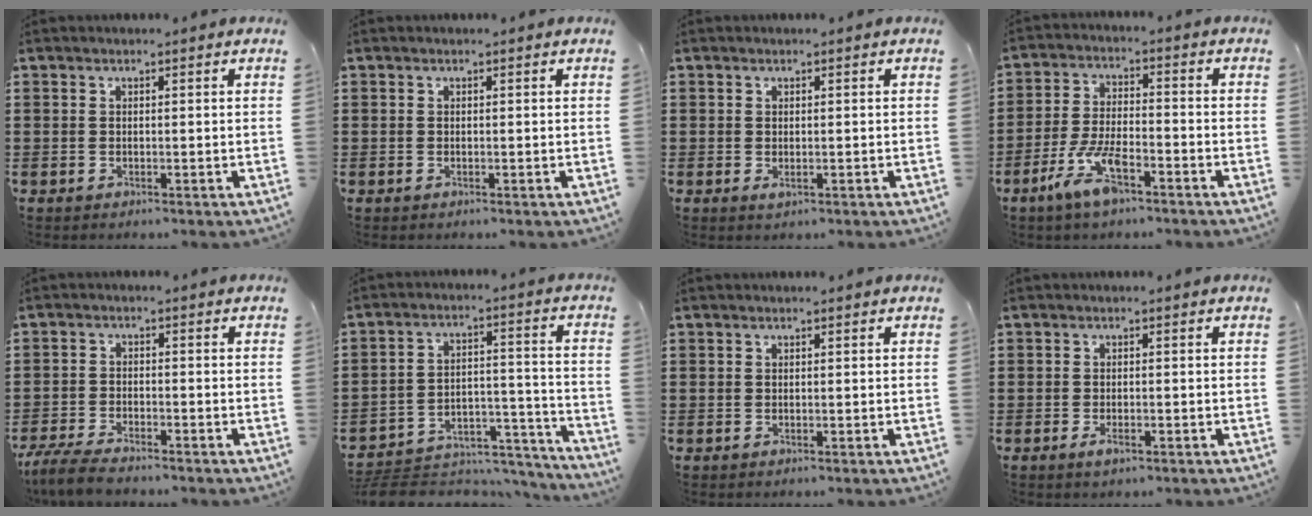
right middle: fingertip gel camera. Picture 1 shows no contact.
{"total": 0.0}
{"total": 0.6, "force": [0.0, 0.4, 0.5], "torque": [-0.010, -0.001, 0.000]}
{"total": 7.9, "force": [-4.6, 2.6, 5.9], "torque": [-0.134, -0.004, -0.088]}
{"total": 4.5, "force": [-4.1, 0.5, 1.8], "torque": [-0.056, -0.012, -0.087]}
{"total": 6.7, "force": [-6.2, 1.9, 1.3], "torque": [-0.015, 0.022, -0.121]}
{"total": 0.0}
{"total": 1.5, "force": [-0.8, 0.7, 1.2], "torque": [-0.023, -0.002, -0.014]}